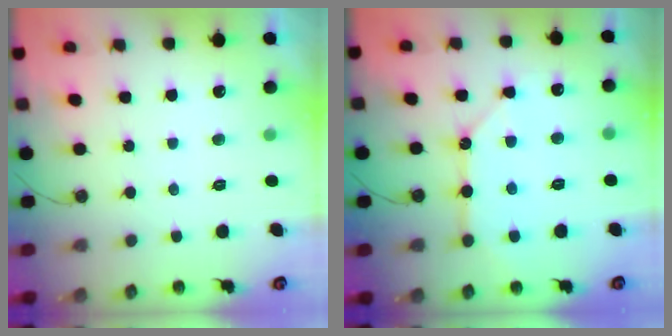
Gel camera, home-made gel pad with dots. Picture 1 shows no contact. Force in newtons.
{"total": 10.5, "press": 10.5, "slide": 1.2}